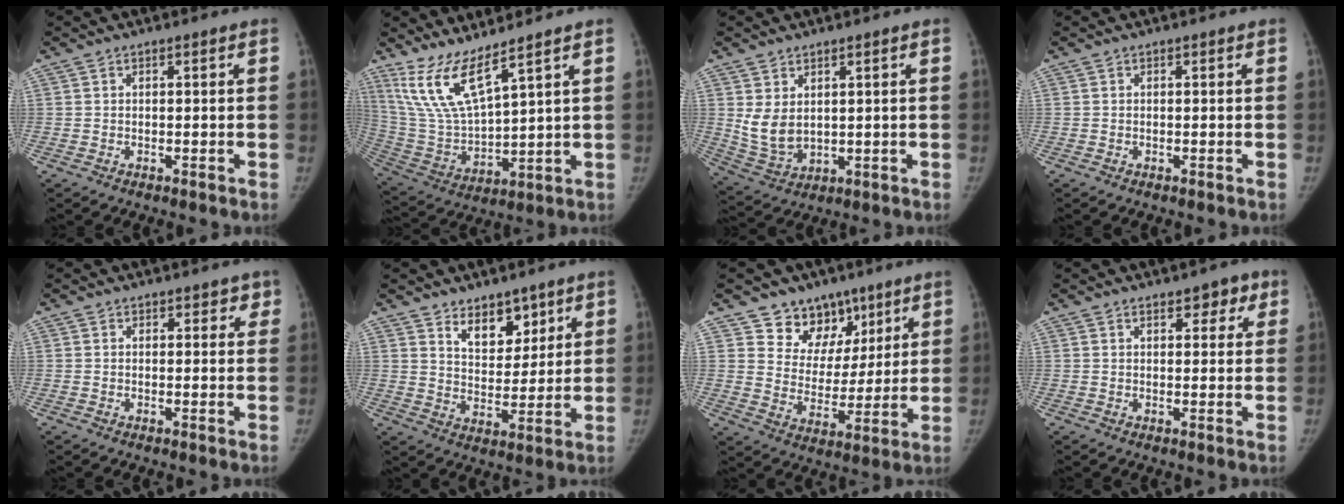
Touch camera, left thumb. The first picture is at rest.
{"total": 11.4, "force": [8.3, 2.0, 7.6], "torque": [-0.149, -0.052, 0.189]}
{"total": 6.6, "force": [1.8, 4.3, 4.7], "torque": [-0.080, -0.015, 0.053]}
{"total": 0.0}
{"total": 2.0, "force": [1.3, 1.4, 0.7], "torque": [0.023, -0.004, 0.010]}
{"total": 8.4, "force": [5.5, 4.8, 4.1], "torque": [-0.025, -0.042, 0.096]}
{"total": 11.7, "force": [7.6, 8.5, 2.9], "torque": [0.009, -0.042, 0.131]}
{"total": 4.4, "force": [2.5, 2.4, 2.7], "torque": [0.000, -0.008, 0.027]}